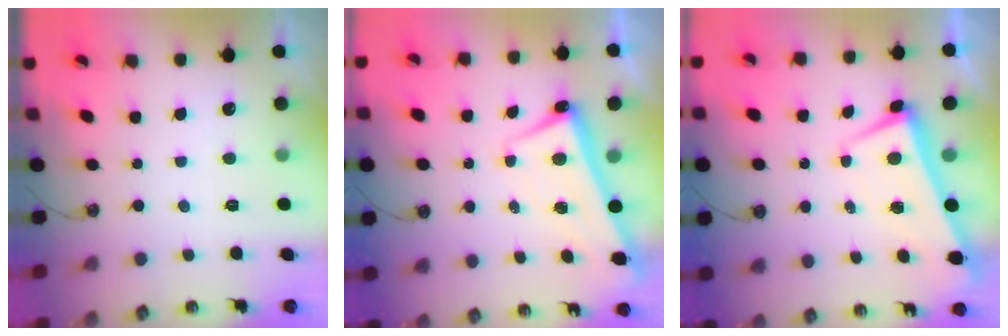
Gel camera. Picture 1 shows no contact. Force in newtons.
{"total": 2.6, "press": 2.5, "slide": 0.8}
{"total": 2.0, "press": 1.9, "slide": 0.7}